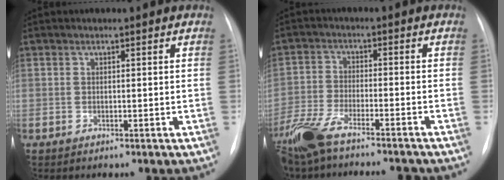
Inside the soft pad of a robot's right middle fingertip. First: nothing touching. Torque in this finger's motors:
{"motor_torque": [0.14, -0.49, 0.31, 0.07]}